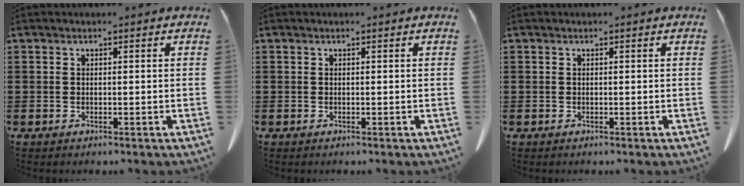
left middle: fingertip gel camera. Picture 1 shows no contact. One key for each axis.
{"total": 0.0}
{"total": 0.0}